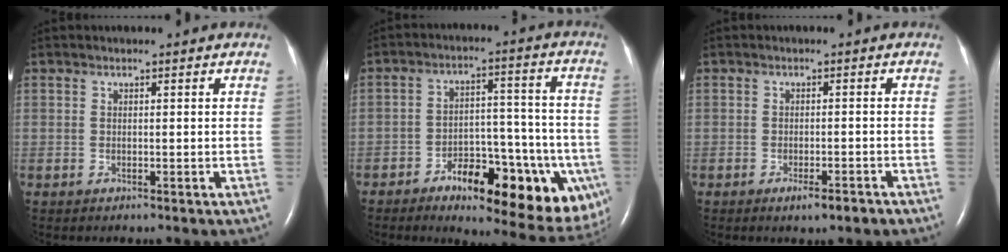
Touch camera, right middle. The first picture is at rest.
{"total": 18.8, "force": [-9.5, 6.8, 14.7], "torque": [-0.129, 0.029, -0.124]}
{"total": 3.1, "force": [-2.1, 0.6, 2.2], "torque": [-0.032, -0.001, -0.027]}